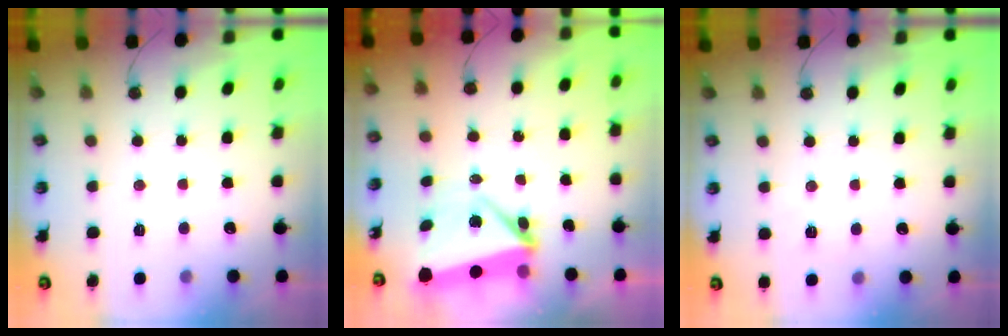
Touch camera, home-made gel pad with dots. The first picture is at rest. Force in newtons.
{"total": 6.6, "press": 5.8, "slide": 3.0}
{"total": 3.6, "press": 2.3, "slide": 2.7}